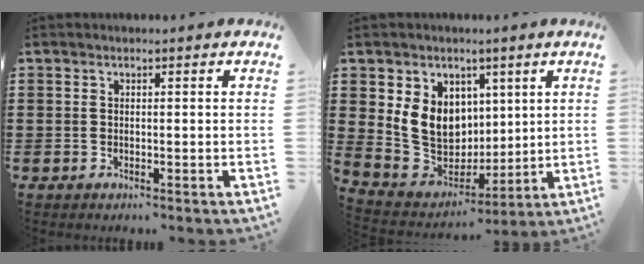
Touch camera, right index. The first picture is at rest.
{"total": 10.5, "force": [1.8, 9.1, 4.7], "torque": [-0.124, -0.003, 0.042]}